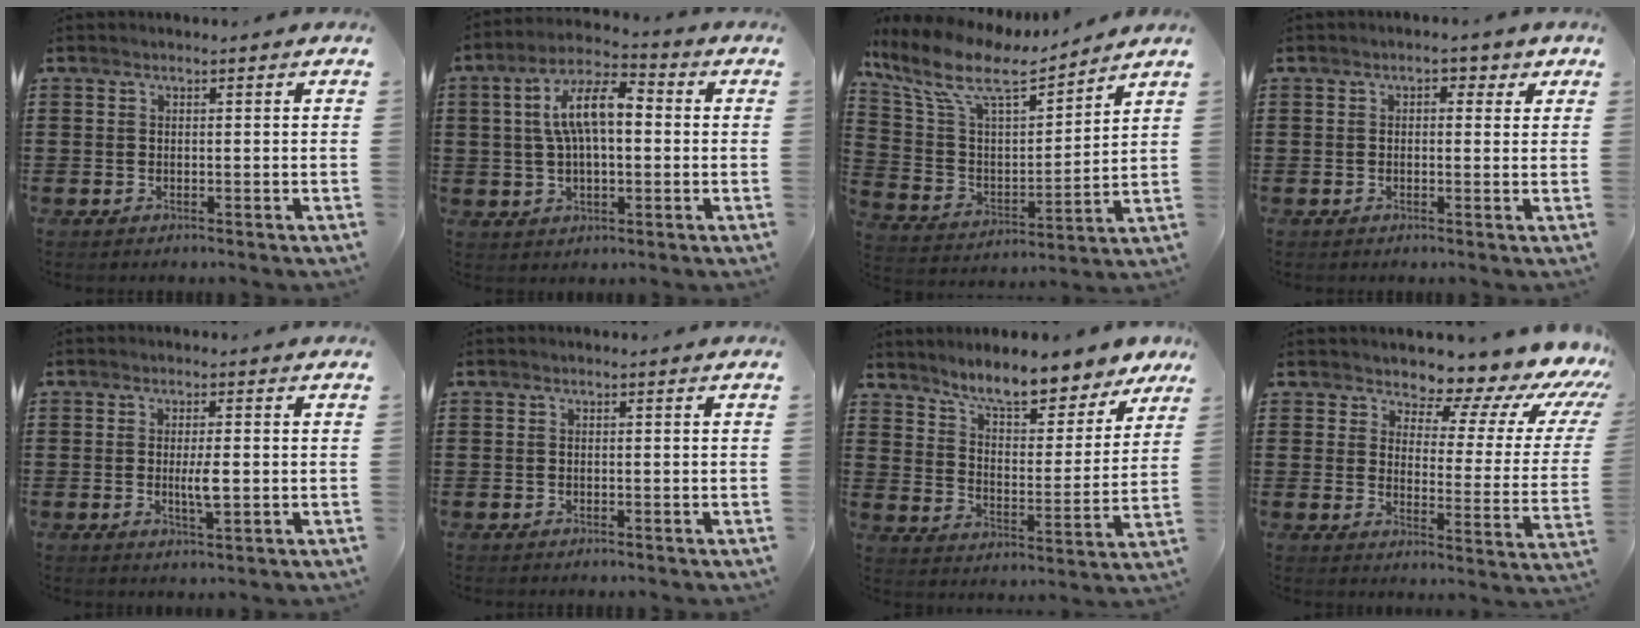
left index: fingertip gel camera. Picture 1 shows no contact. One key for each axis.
{"total": 10.3, "fx": 2.1, "fy": 4.2, "fz": 9.2, "tx": -0.197, "ty": 0.010, "tz": 0.028}
{"total": 10.9, "fx": 8.3, "fy": 3.2, "fz": 6.4, "tx": -0.157, "ty": -0.044, "tz": 0.142}
{"total": 2.2, "fx": 0.8, "fy": 1.3, "fz": 1.6, "tx": -0.021, "ty": 0.004, "tz": 0.005}
{"total": 3.3, "fx": -0.2, "fy": 0.7, "fz": 3.2, "tx": -0.057, "ty": -0.002, "tz": -0.005}
{"total": 0.0}
{"total": 8.5, "fx": 7.7, "fy": 0.6, "fz": 3.5, "tx": -0.080, "ty": -0.050, "tz": 0.132}
{"total": 6.5, "fx": 5.3, "fy": 2.6, "fz": 2.8, "tx": -0.053, "ty": -0.045, "tz": 0.085}